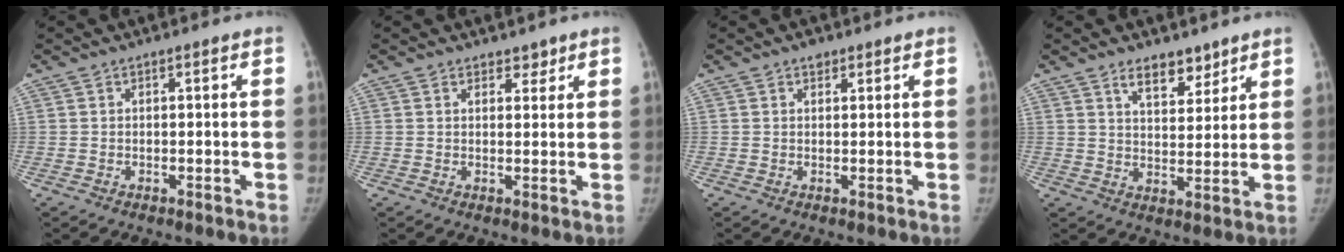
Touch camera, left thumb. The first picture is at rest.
{"total": 2.1, "force": [1.7, 1.2, 0.5], "torque": [0.011, -0.010, 0.021]}
{"total": 1.7, "force": [1.1, 1.0, 0.6], "torque": [0.000, -0.005, 0.014]}
{"total": 6.9, "force": [5.0, 3.3, 3.4], "torque": [-0.024, -0.036, 0.084]}